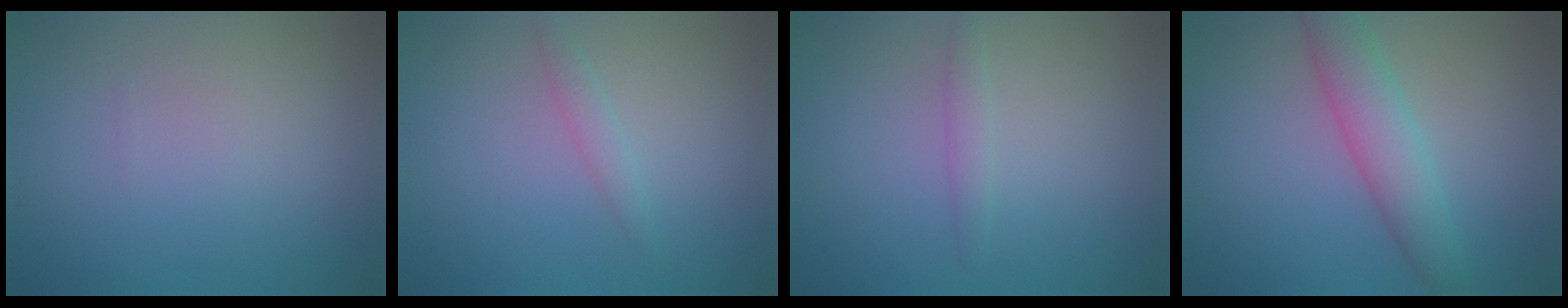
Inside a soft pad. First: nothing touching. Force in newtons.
{"total": 1.2, "press": 1.2, "slide": 0.1}
{"total": 1.1, "press": 1.1, "slide": 0.0}
{"total": 4.4, "press": 4.4, "slide": 0.2}